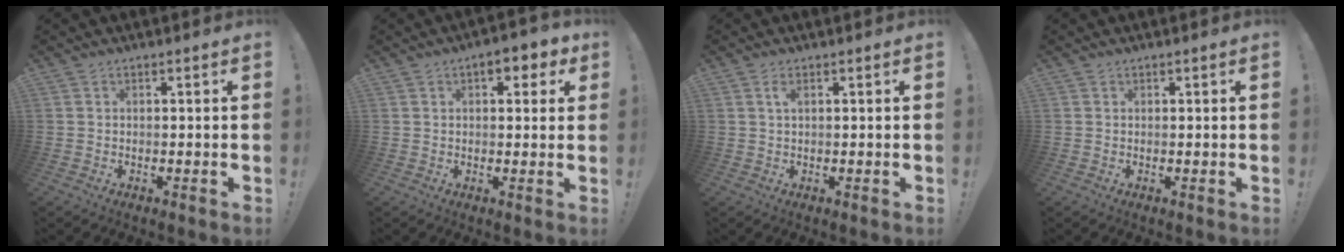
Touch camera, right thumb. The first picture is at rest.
{"total": 5.9, "force": [2.8, 2.9, 4.2], "torque": [-0.052, -0.003, 0.045]}
{"total": 1.7, "force": [0.7, 0.5, 1.5], "torque": [-0.027, -0.001, 0.010]}
{"total": 0.0}